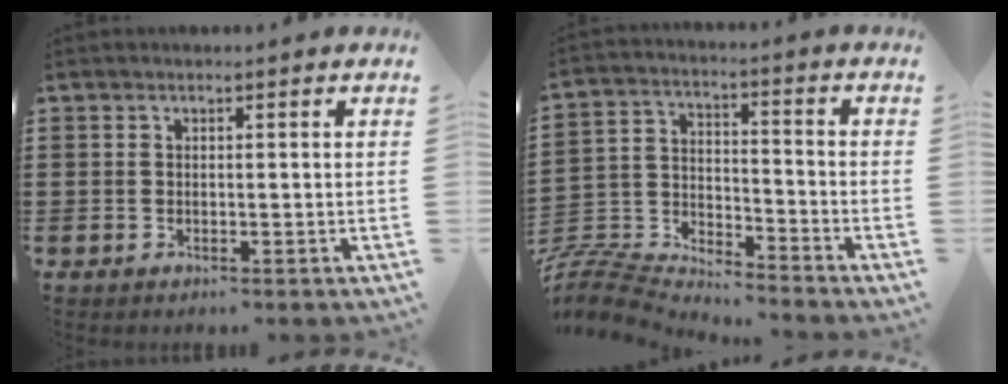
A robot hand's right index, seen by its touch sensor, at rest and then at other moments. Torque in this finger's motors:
{"motor_torque": [-1.01, 1.12, -1.05, -0.21]}